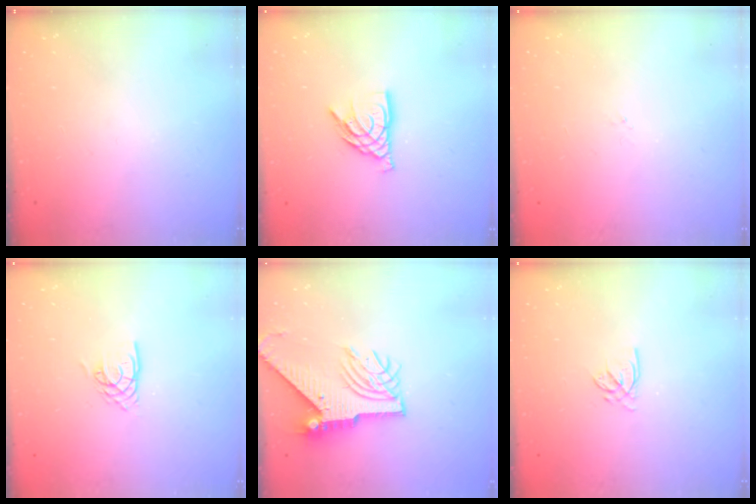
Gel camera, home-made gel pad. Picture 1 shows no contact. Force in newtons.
{"total": 9.1, "press": 9.1, "slide": 0.8}
{"total": 0.0}
{"total": 4.5, "press": 4.5, "slide": 0.4}
{"total": 11.2, "press": 11.1, "slide": 1.3}
{"total": 2.2, "press": 2.2, "slide": 0.3}